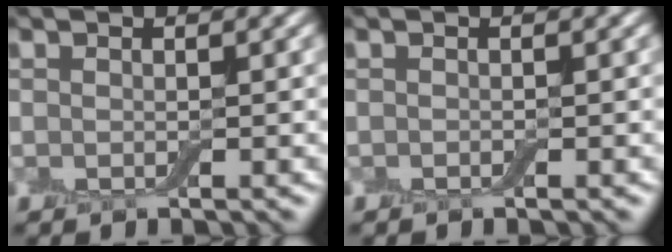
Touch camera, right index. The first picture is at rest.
{"total": 0.0}